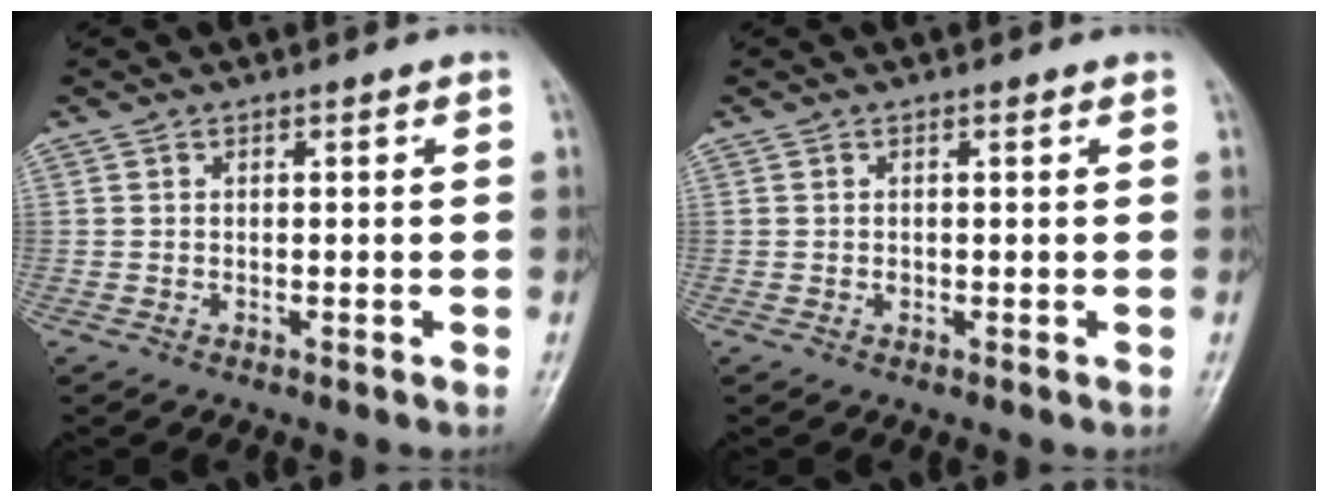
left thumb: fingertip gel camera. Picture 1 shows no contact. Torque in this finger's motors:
{"motor_torque": [0.44, 0.57, 0.44, 0.09, 0.00]}